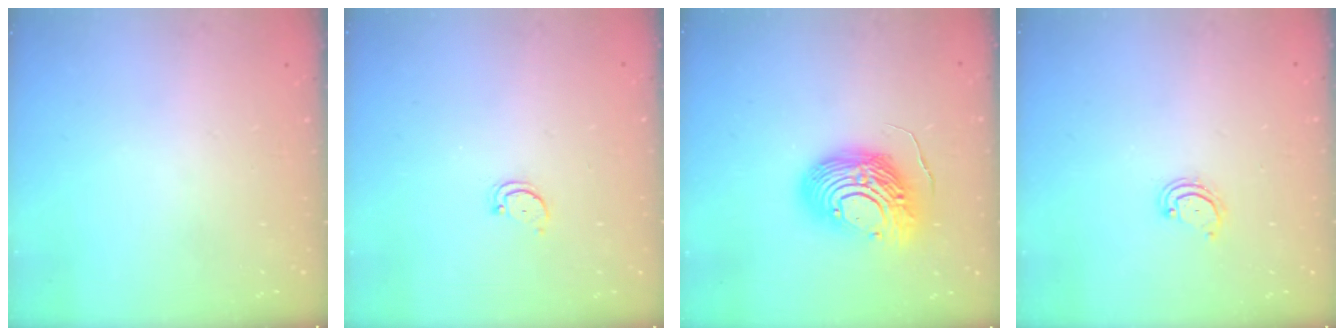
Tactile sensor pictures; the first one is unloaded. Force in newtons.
{"total": 2.5, "press": 2.4, "slide": 0.5}
{"total": 17.7, "press": 17.6, "slide": 1.6}
{"total": 2.8, "press": 2.8, "slide": 0.2}